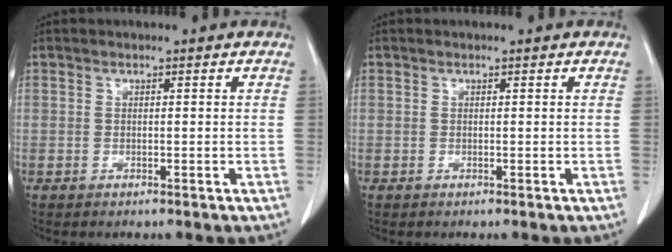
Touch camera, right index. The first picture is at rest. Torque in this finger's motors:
{"motor_torque": [-0.04, -0.01, 0.03, 0.02]}